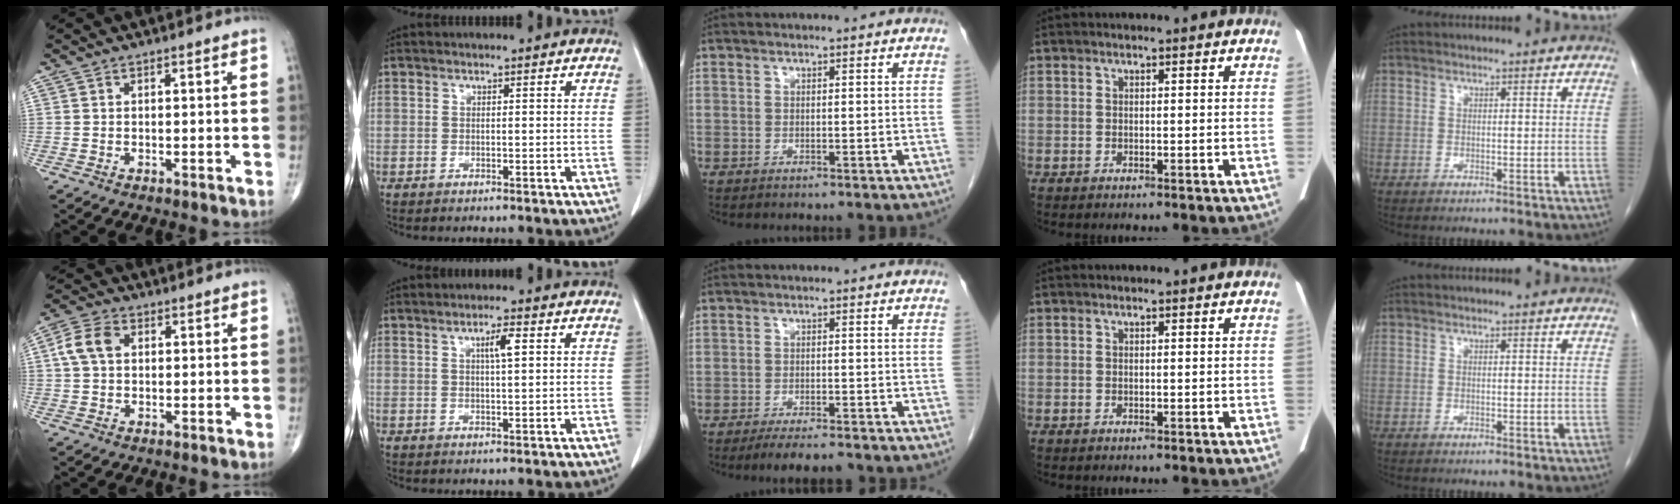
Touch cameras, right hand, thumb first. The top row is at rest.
{"thumb": {"total": 6.1, "force": [1.2, 4.3, 4.3], "torque": [-0.086, 0.015, 0.017]}, "index": {"total": 3.1, "force": [1.0, 0.3, 2.9], "torque": [-0.049, 0.001, 0.016]}, "middle": {"total": 5.5, "force": [-4.7, 0.8, 2.7], "torque": [-0.038, -0.008, -0.074]}}